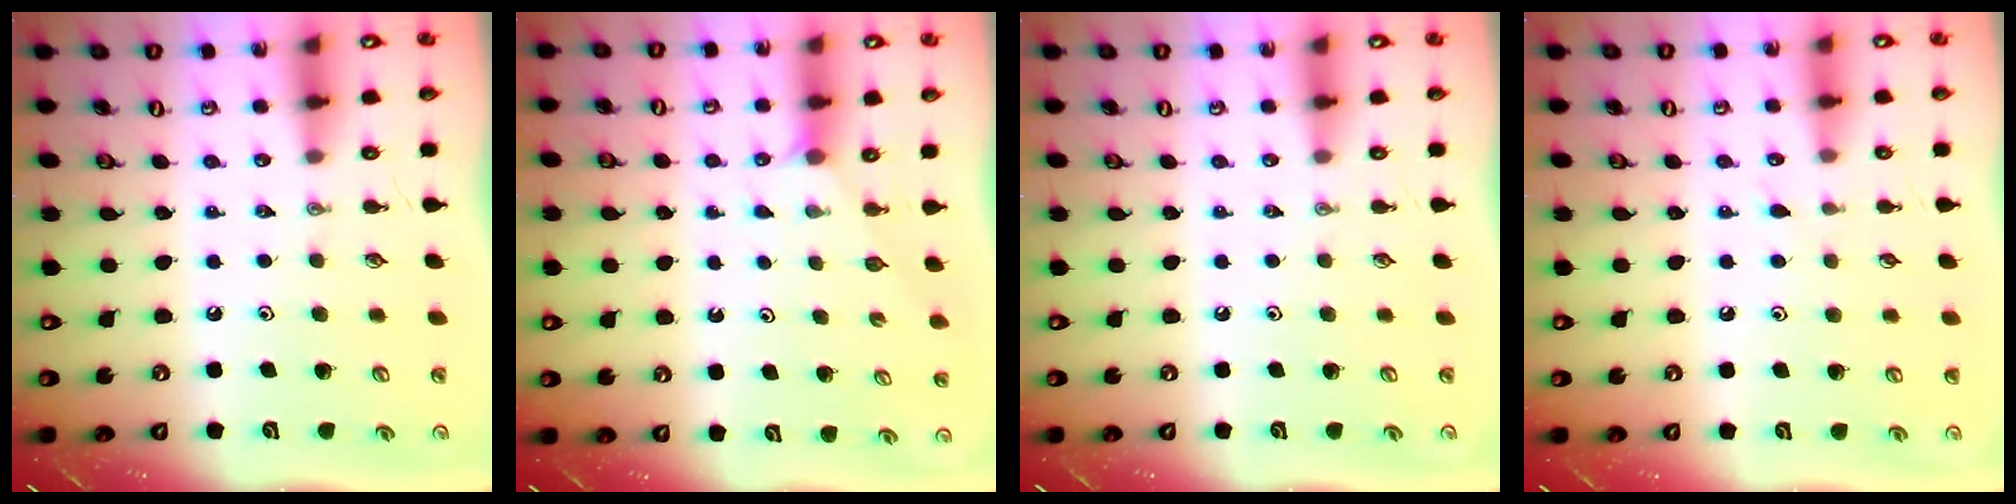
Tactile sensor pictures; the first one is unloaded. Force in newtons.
{"total": 2.5, "press": 2.4, "slide": 0.4}
{"total": 0.0}
{"total": 4.9, "press": 4.8, "slide": 0.5}